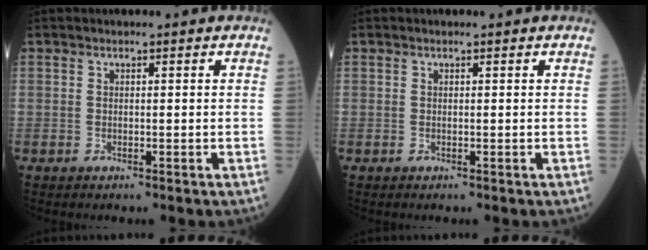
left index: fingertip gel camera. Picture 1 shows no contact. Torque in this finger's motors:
{"motor_torque": [0.00, 0.00, 0.02, 0.00]}